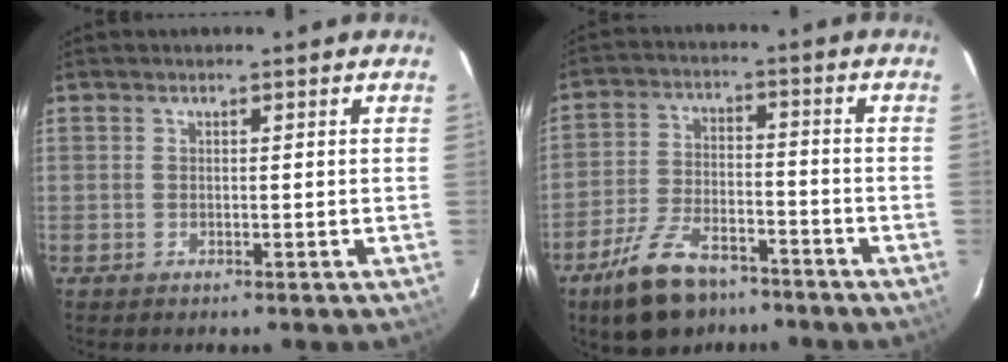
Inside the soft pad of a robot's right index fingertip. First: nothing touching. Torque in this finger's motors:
{"motor_torque": [1.14, -1.00, 0.38, 0.04]}